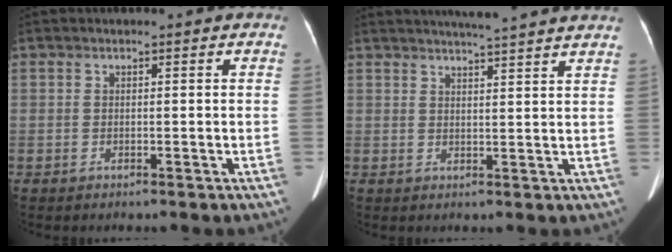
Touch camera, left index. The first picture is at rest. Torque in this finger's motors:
{"motor_torque": [0.57, -1.07, -0.02, 0.05]}